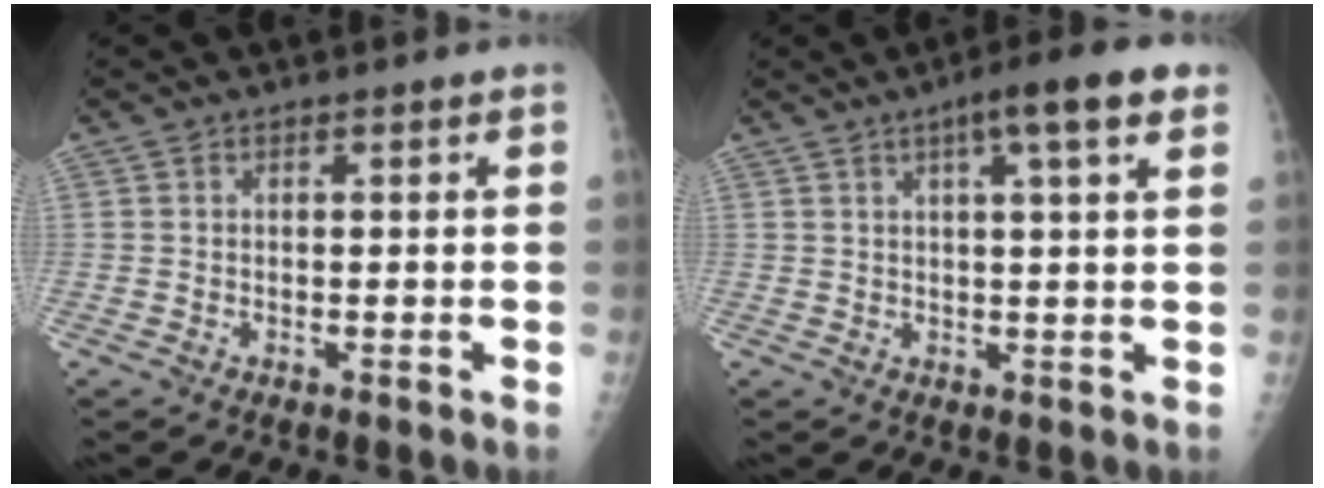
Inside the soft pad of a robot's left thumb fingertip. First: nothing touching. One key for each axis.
{"total": 8.7, "fx": 4.5, "fy": 1.3, "fz": 7.3, "tx": -0.105, "ty": 0.002, "tz": 0.060}